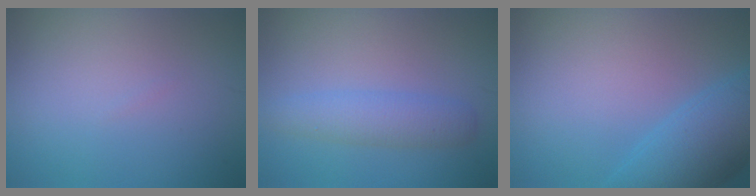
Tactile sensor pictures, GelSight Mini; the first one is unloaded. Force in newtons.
{"total": 2.9, "press": 2.9, "slide": 0.1}
{"total": 6.6, "press": 6.6, "slide": 0.2}